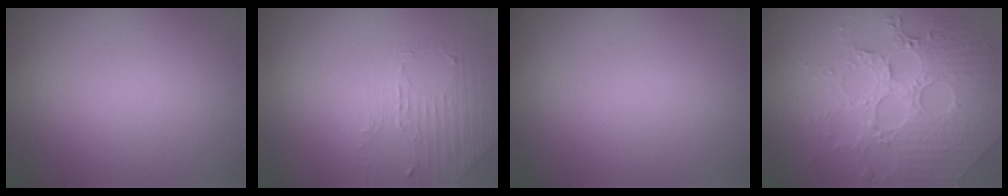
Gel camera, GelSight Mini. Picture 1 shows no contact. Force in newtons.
{"total": 1.4, "press": 0.8, "slide": 1.1}
{"total": 0.0}
{"total": 7.6, "press": 5.6, "slide": 5.1}